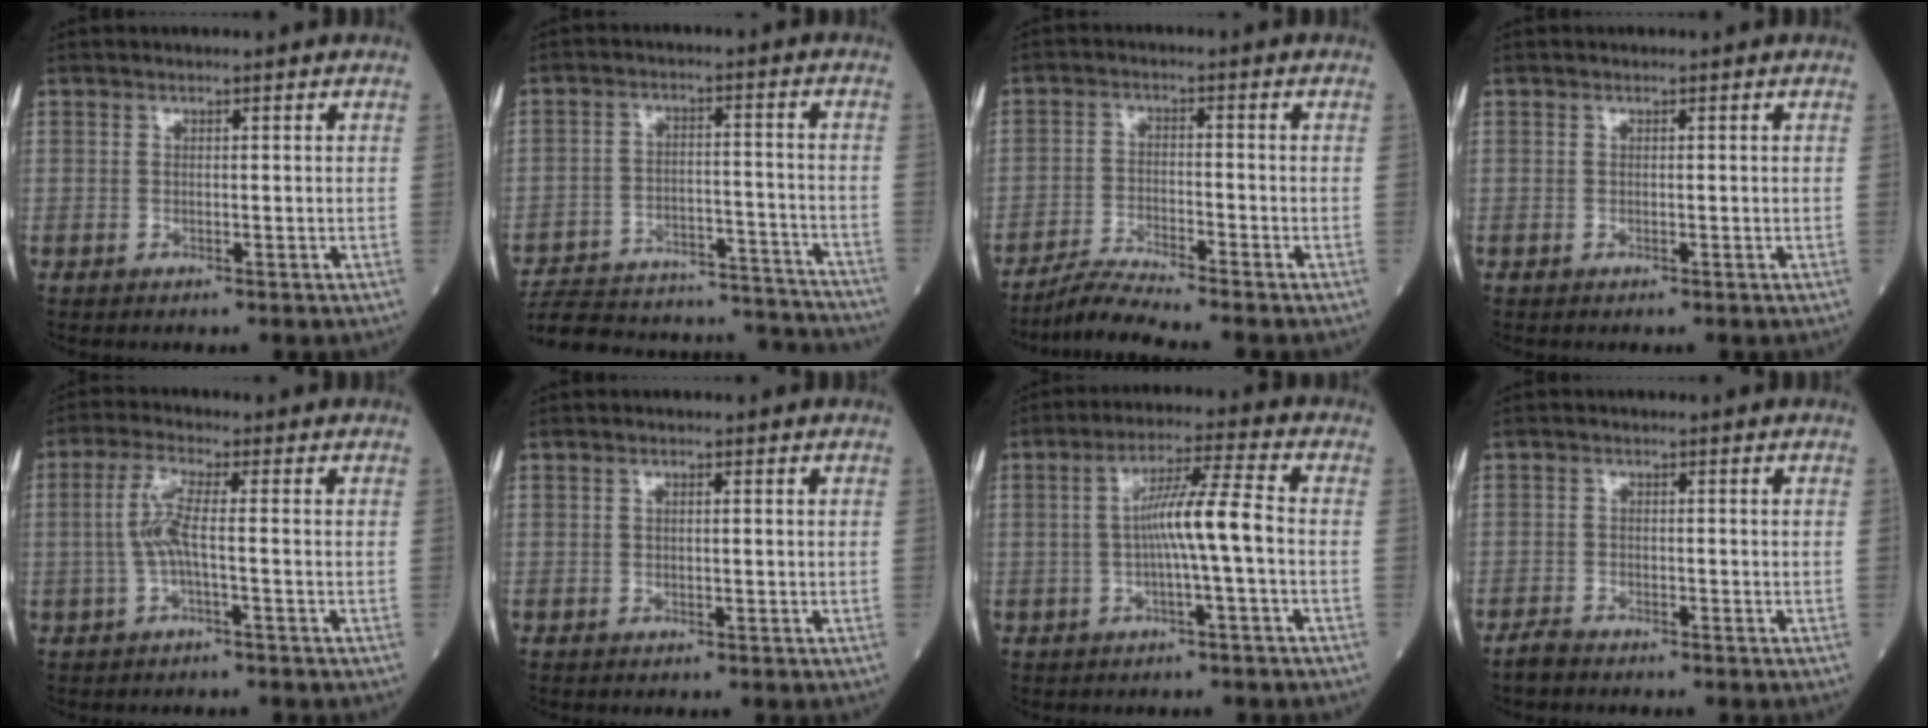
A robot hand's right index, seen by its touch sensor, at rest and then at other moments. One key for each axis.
{"total": 26.3, "fx": -25.1, "fy": 3.5, "fz": 7.0, "tx": -0.105, "ty": -0.004, "tz": -0.341}
{"total": 5.5, "fx": -5.1, "fy": -1.5, "fz": 1.4, "tx": -0.031, "ty": -0.023, "tz": -0.099}
{"total": 0.0}
{"total": 4.8, "fx": -0.5, "fy": 0.2, "fz": 4.8, "tx": -0.107, "ty": 0.009, "tz": -0.012}
{"total": 0.6, "fx": 0.1, "fy": 0.2, "fz": 0.5, "tx": -0.011, "ty": 0.002, "tz": 0.001}
{"total": 7.3, "fx": -0.9, "fy": -0.5, "fz": 7.2, "tx": -0.130, "ty": 0.013, "tz": -0.018}
{"total": 1.9, "fx": -1.8, "fy": 0.2, "fz": 0.4, "tx": -0.015, "ty": -0.004, "tz": -0.034}